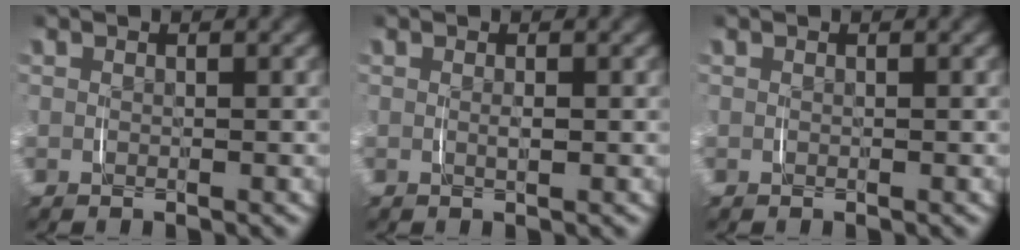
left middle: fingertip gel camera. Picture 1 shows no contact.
{"total": 0.6, "force": [0.1, 0.0, 0.6], "torque": [-0.016, -0.004, 0.003]}
{"total": 0.0}